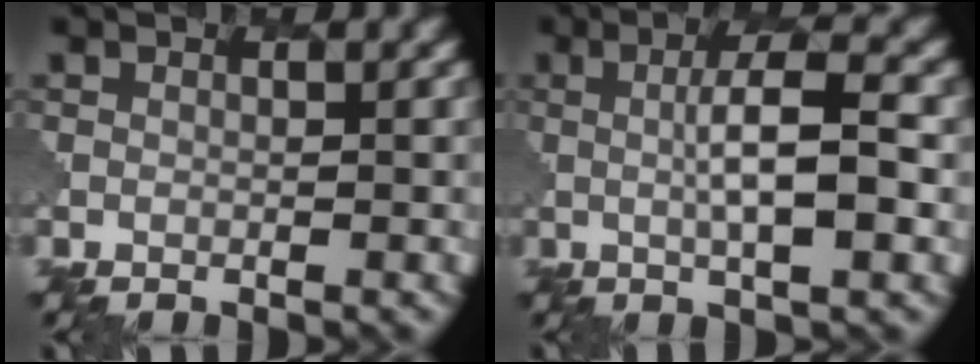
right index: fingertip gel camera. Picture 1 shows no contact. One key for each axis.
{"total": 5.2, "fx": 0.6, "fy": 1.0, "fz": 5.1, "tx": -0.088, "ty": 0.005, "tz": 0.009}